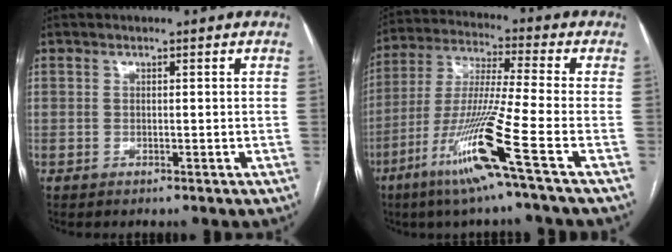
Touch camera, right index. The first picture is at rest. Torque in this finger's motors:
{"motor_torque": [1.73, -0.41, 1.05, 0.21]}